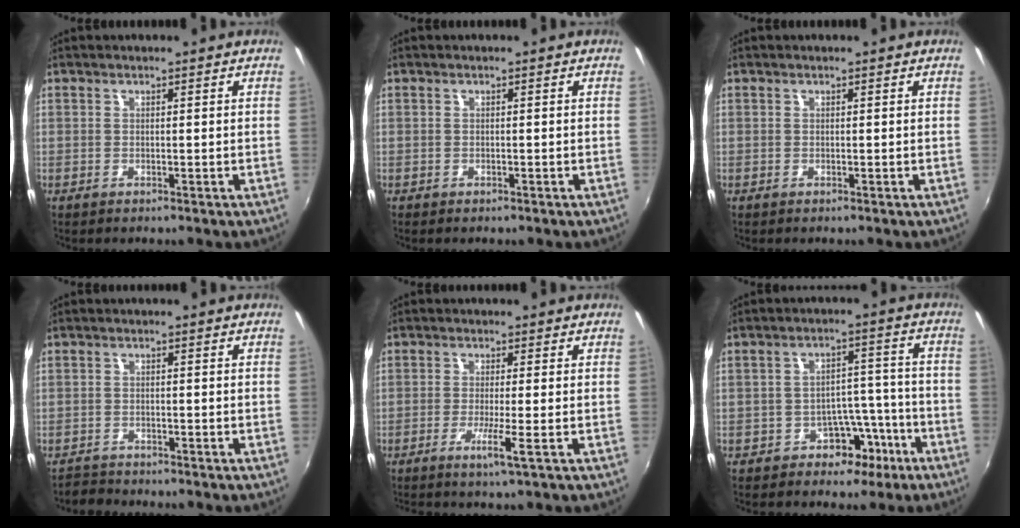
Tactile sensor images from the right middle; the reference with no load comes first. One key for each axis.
{"total": 0.5, "fx": -0.4, "fy": 0.4, "fz": 0.1, "tx": -0.005, "ty": -0.001, "tz": -0.005}
{"total": 0.0}
{"total": 2.3, "fx": -2.2, "fy": 0.6, "fz": -0.3, "tx": -0.004, "ty": 0.002, "tz": -0.045}
{"total": 3.5, "fx": -1.4, "fy": -0.9, "fz": 3.0, "tx": -0.065, "ty": -0.009, "tz": -0.029}
{"total": 6.8, "fx": -4.3, "fy": 4.7, "fz": 2.6, "tx": -0.035, "ty": 0.035, "tz": -0.050}